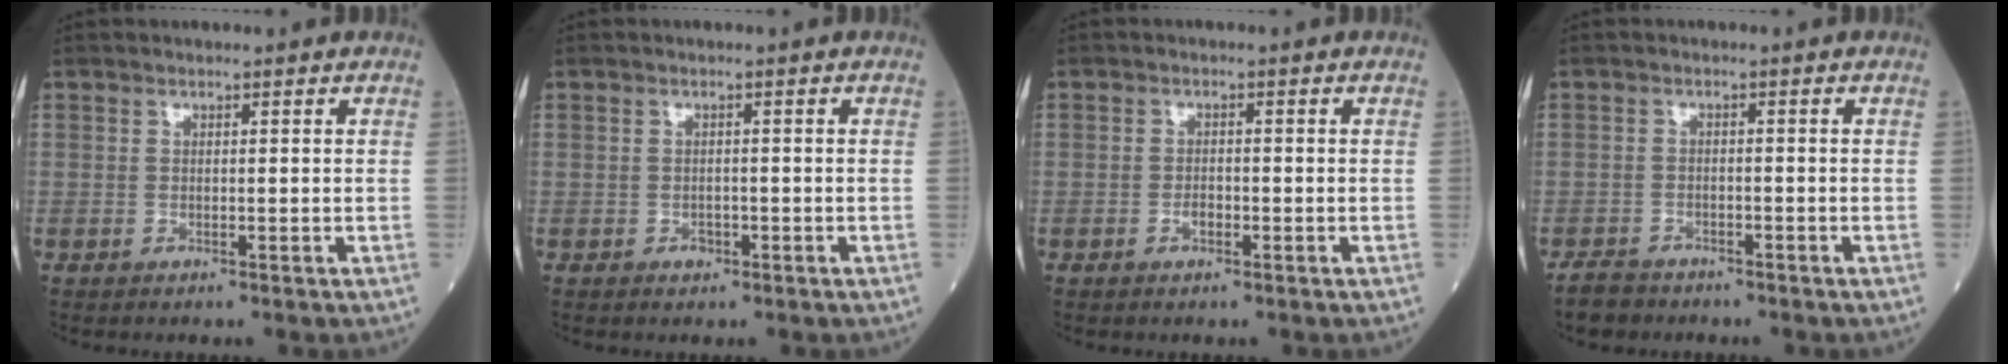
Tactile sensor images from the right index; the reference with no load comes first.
{"total": 2.5, "force": [-1.3, 1.2, 1.7], "torque": [-0.028, 0.002, -0.019]}
{"total": 1.4, "force": [-0.7, 0.8, 1.0], "torque": [-0.017, 0.003, -0.012]}
{"total": 3.7, "force": [-3.2, 1.6, 0.6], "torque": [-0.020, -0.004, -0.056]}